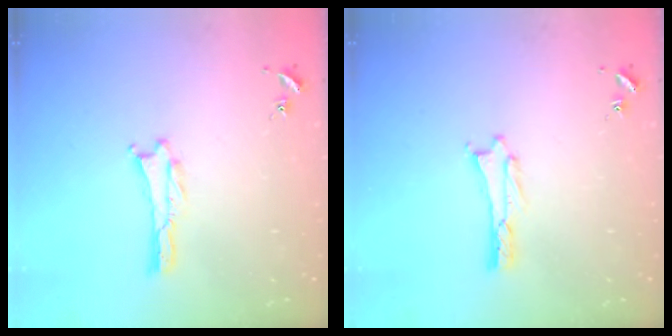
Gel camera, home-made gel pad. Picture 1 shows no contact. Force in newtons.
{"total": 0.5, "press": 0.5, "slide": 0.2}